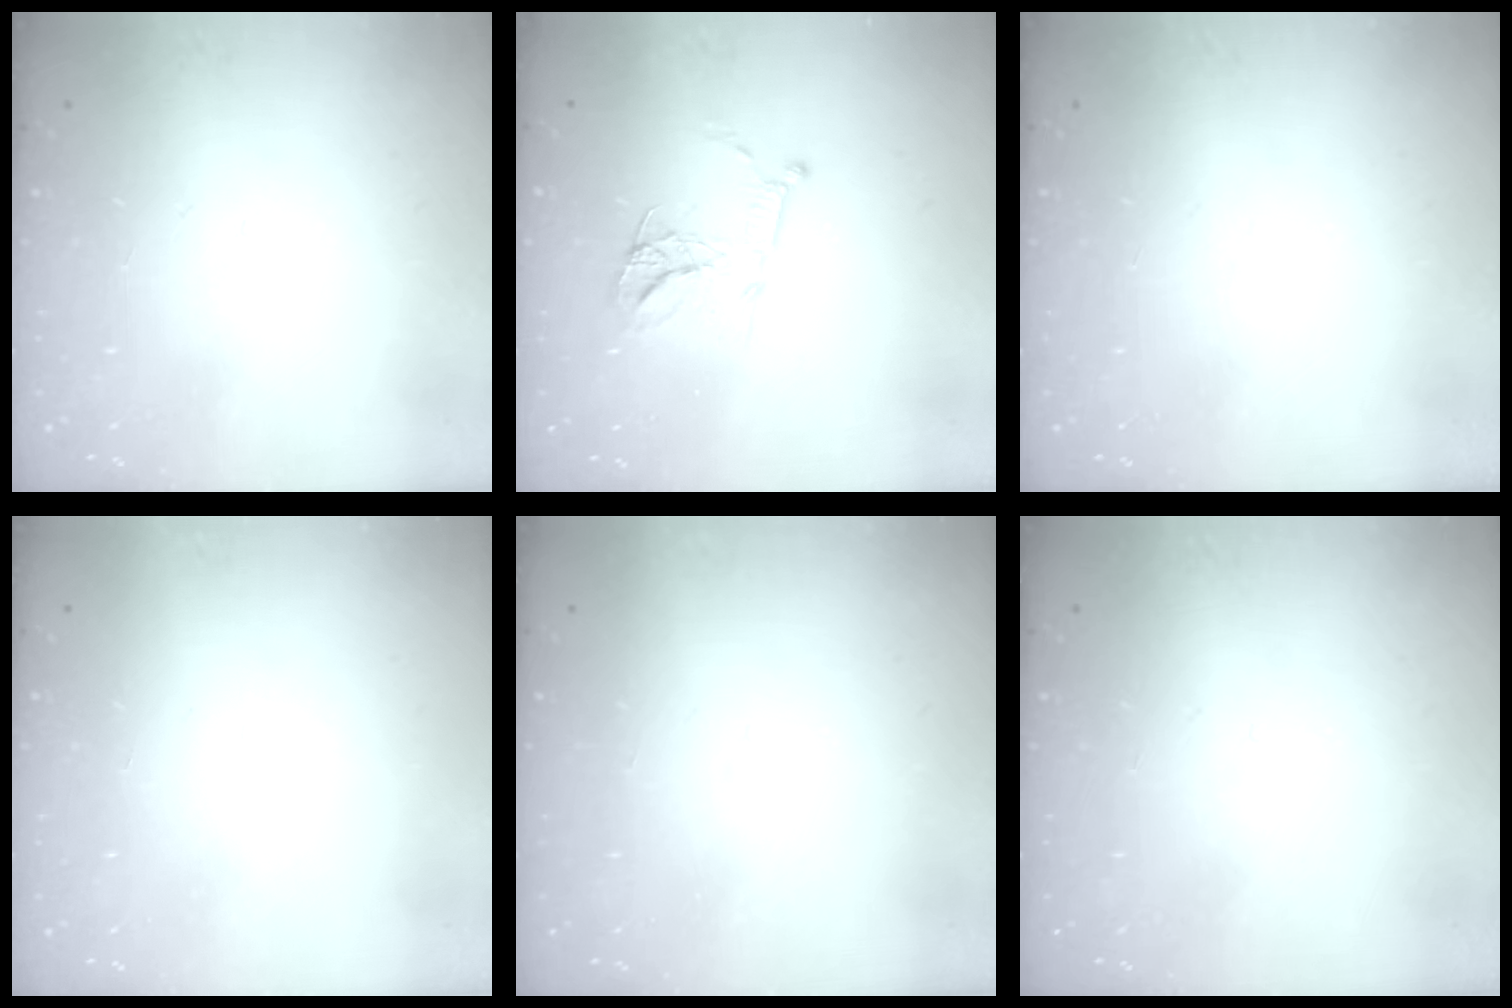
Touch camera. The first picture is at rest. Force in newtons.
{"total": 13.9, "press": 13.9, "slide": 1.2}
{"total": 0.0}
{"total": 1.5, "press": 1.5, "slide": 0.1}
{"total": 1.5, "press": 1.5, "slide": 0.1}
{"total": 0.0}